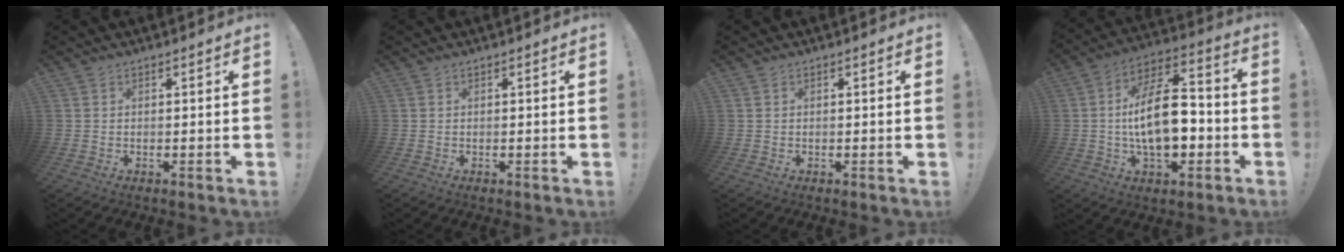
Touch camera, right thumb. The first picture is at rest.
{"total": 0.0}
{"total": 0.0}
{"total": 18.3, "force": [-2.2, 9.9, 15.2], "torque": [-0.269, 0.014, -0.039]}